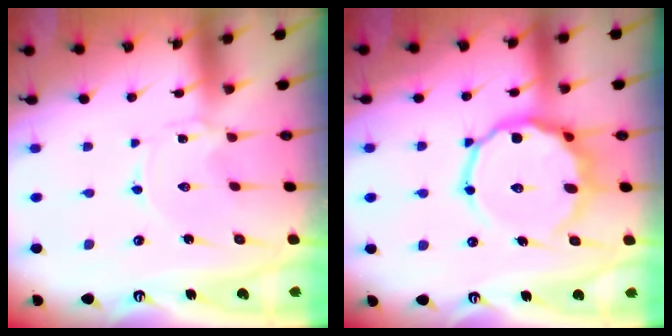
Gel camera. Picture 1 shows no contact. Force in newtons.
{"total": 13.8, "press": 13.6, "slide": 2.0}